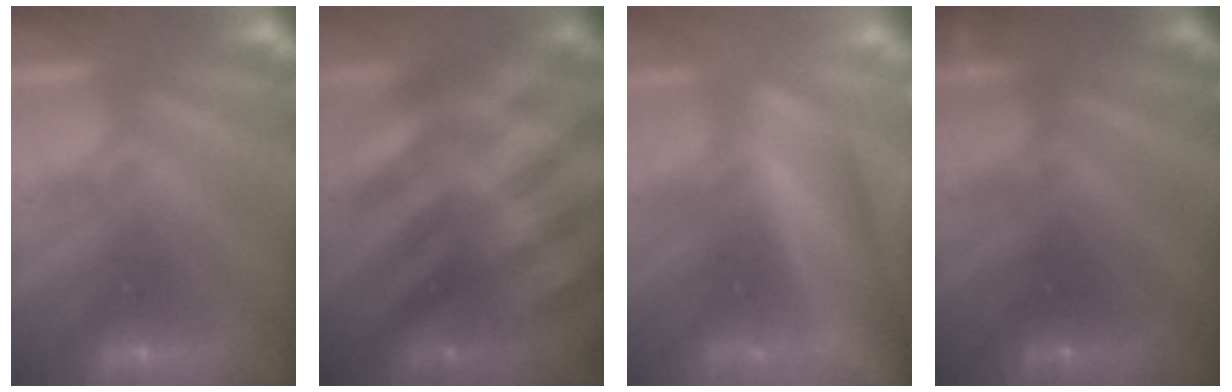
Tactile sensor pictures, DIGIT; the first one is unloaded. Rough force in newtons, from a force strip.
{"total": 2.9}
{"total": 3.8}
{"total": 2.4}